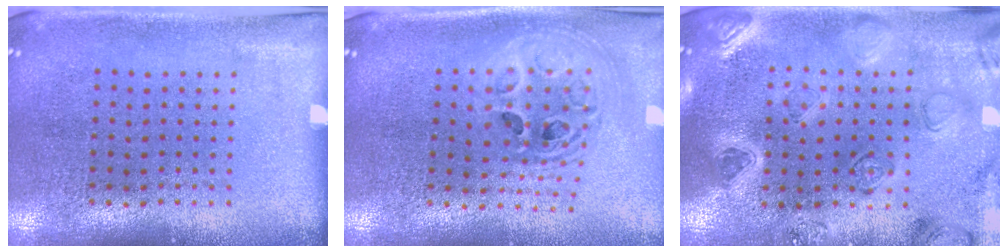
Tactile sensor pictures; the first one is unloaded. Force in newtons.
{"total": 2.1, "press": 1.7, "slide": 1.3}
{"total": 2.3, "press": 2.3, "slide": 0.3}